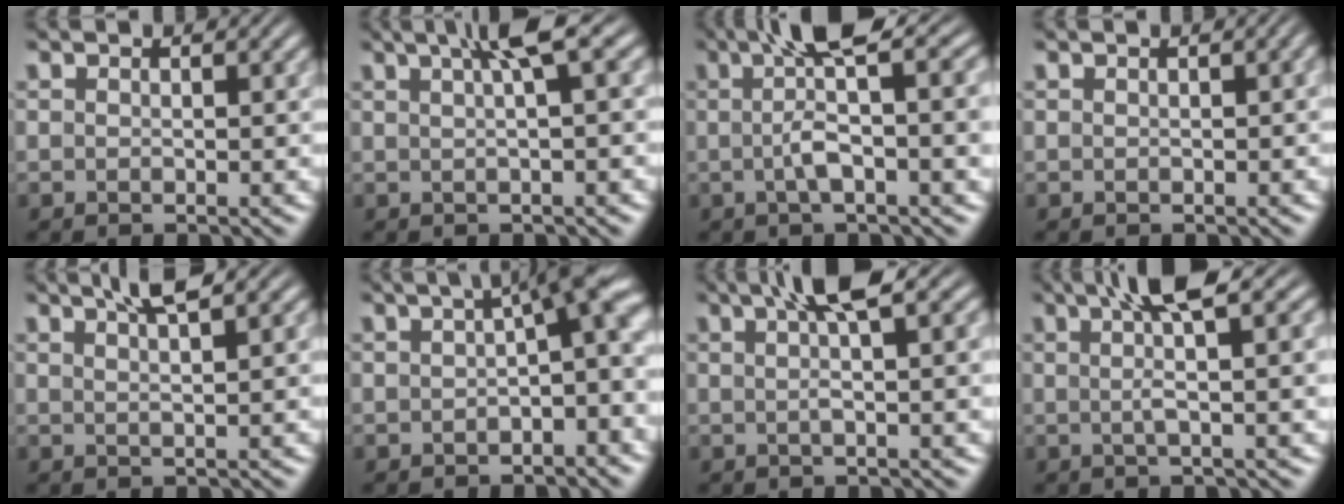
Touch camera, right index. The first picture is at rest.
{"total": 5.1, "force": [2.6, 1.3, 4.2], "torque": [-0.054, 0.024, 0.032]}
{"total": 5.1, "force": [1.3, 0.5, 4.9], "torque": [-0.081, 0.009, 0.015]}
{"total": 0.6, "force": [-0.1, 0.2, 0.6], "torque": [-0.003, 0.003, -0.002]}
{"total": 3.7, "force": [2.7, 0.3, 2.5], "torque": [-0.039, 0.008, 0.043]}
{"total": 5.9, "force": [0.8, 2.1, 5.4], "torque": [-0.065, 0.010, 0.011]}
{"total": 4.9, "force": [2.3, 0.7, 4.2], "torque": [-0.069, 0.014, 0.029]}
{"total": 5.4, "force": [2.5, 0.6, 4.7], "torque": [-0.081, 0.012, 0.034]}